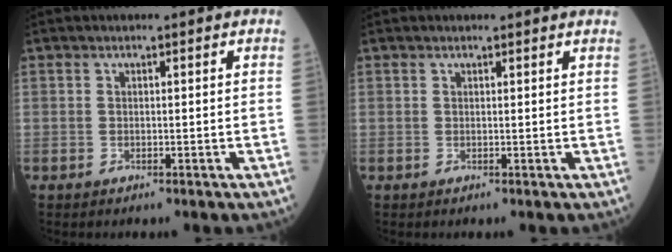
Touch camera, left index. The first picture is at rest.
{"total": 1.5, "force": [1.5, 0.0, 0.2], "torque": [-0.011, -0.001, 0.011]}